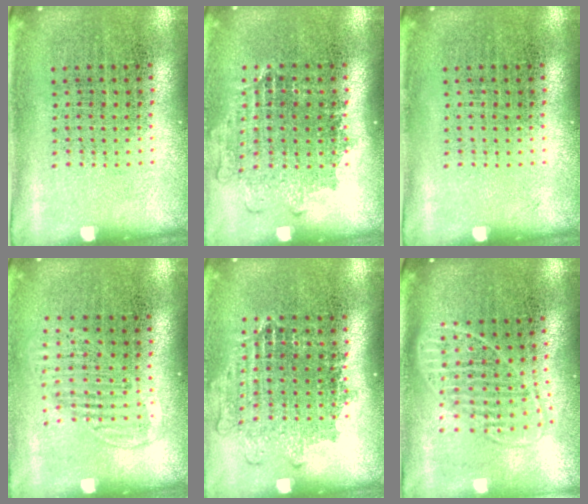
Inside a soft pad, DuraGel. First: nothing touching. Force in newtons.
{"total": 1.1, "press": 1.0, "slide": 0.4}
{"total": 0.0}
{"total": 1.3, "press": 1.1, "slide": 0.7}
{"total": 1.1, "press": 1.1, "slide": 0.4}
{"total": 1.8, "press": 1.4, "slide": 1.0}